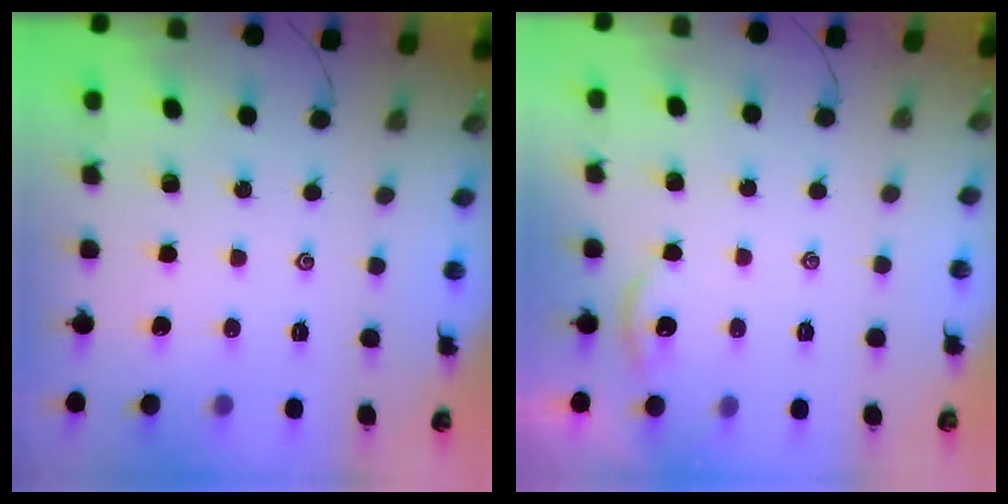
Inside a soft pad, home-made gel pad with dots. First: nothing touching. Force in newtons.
{"total": 2.2, "press": 2.2, "slide": 0.3}